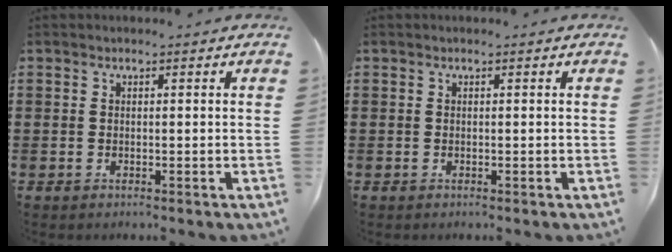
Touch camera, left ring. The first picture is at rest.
{"total": 0.0}